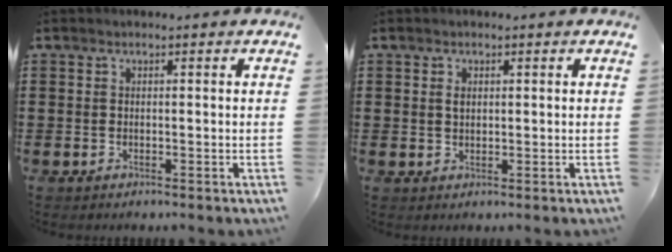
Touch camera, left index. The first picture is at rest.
{"total": 1.3, "force": [0.4, 0.9, 0.9], "torque": [-0.019, 0.006, 0.008]}